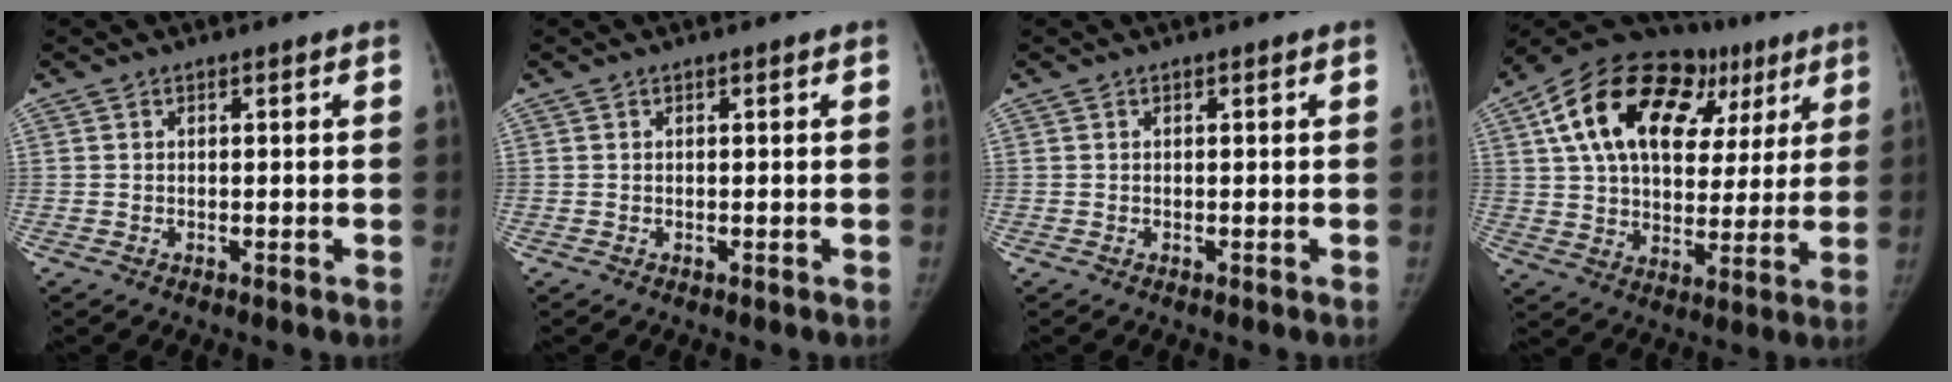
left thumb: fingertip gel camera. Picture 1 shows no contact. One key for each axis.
{"total": 0.0}
{"total": 0.0}
{"total": 26.5, "fx": 10.9, "fy": 16.5, "fz": 17.7, "tx": -0.259, "ty": 0.037, "tz": 0.175}